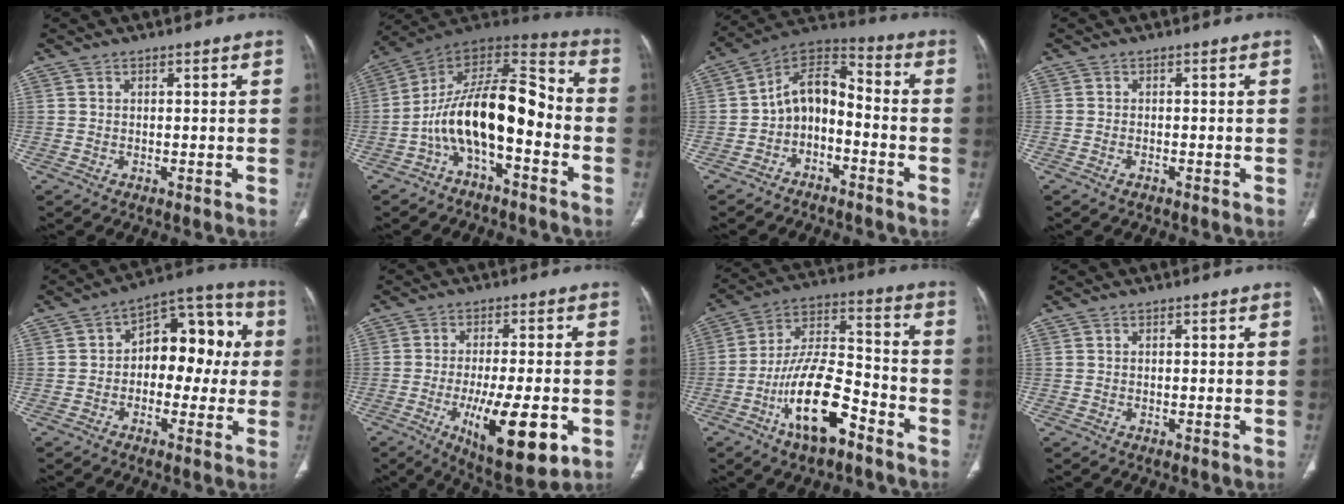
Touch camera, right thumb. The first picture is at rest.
{"total": 17.3, "force": [-4.8, 7.7, 14.7], "torque": [-0.232, 0.089, -0.088]}
{"total": 10.6, "force": [-3.7, 6.9, 7.1], "torque": [-0.104, 0.077, -0.075]}
{"total": 0.9, "force": [-0.6, 0.4, 0.5], "torque": [-0.015, 0.003, -0.011]}
{"total": 14.0, "force": [0.7, 8.8, 10.8], "torque": [-0.095, 0.048, -0.002]}
{"total": 15.7, "force": [-5.2, 5.0, 14.0], "torque": [-0.220, -0.006, -0.069]}
{"total": 16.6, "force": [-8.5, 6.7, 12.5], "torque": [-0.224, 0.063, -0.153]}
{"total": 0.0}